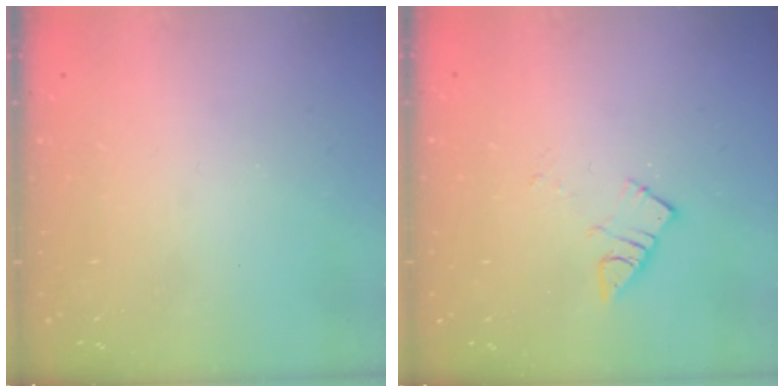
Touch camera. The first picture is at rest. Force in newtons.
{"total": 4.9, "press": 4.8, "slide": 0.5}